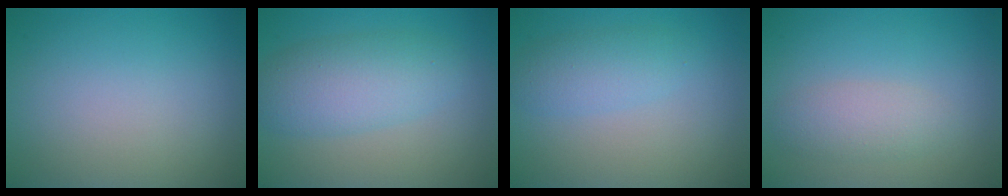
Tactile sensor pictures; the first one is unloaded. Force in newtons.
{"total": 4.8, "press": 4.8, "slide": 0.1}
{"total": 2.4, "press": 2.4, "slide": 0.2}
{"total": 2.3, "press": 2.3, "slide": 0.1}